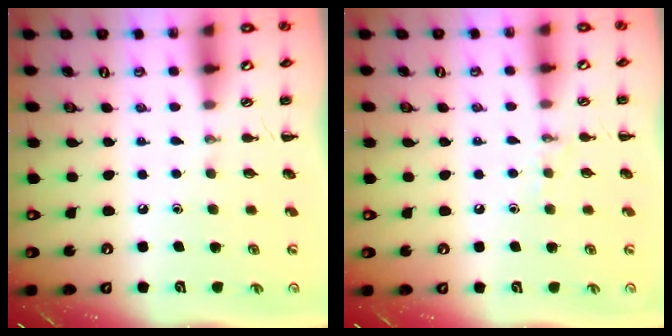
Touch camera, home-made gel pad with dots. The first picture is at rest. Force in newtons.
{"total": 4.9, "press": 4.7, "slide": 1.2}